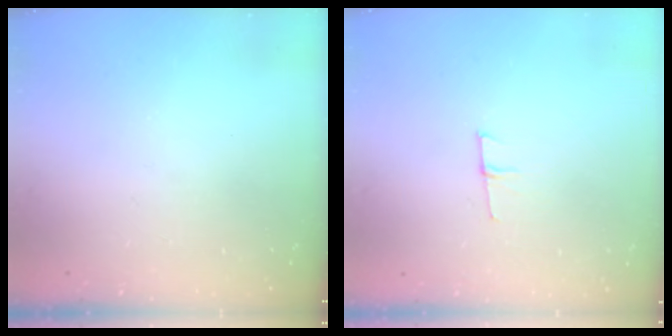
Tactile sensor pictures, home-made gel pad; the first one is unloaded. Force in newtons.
{"total": 4.4, "press": 4.3, "slide": 1.0}